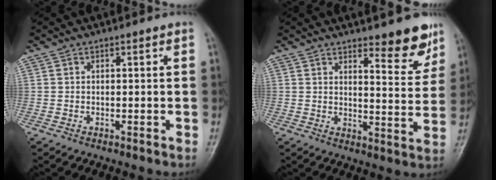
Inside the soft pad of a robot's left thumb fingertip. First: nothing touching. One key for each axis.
{"total": 8.2, "fx": 6.0, "fy": 2.1, "fz": 5.1, "tx": -0.041, "ty": -0.047, "tz": 0.084}